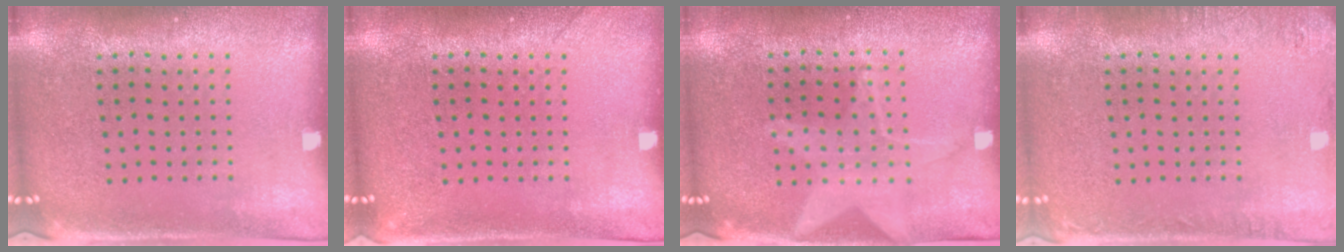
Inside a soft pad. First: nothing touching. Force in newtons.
{"total": 0.8, "press": 0.8, "slide": 0.1}
{"total": 1.5, "press": 1.4, "slide": 0.5}
{"total": 1.5, "press": 1.5, "slide": 0.2}